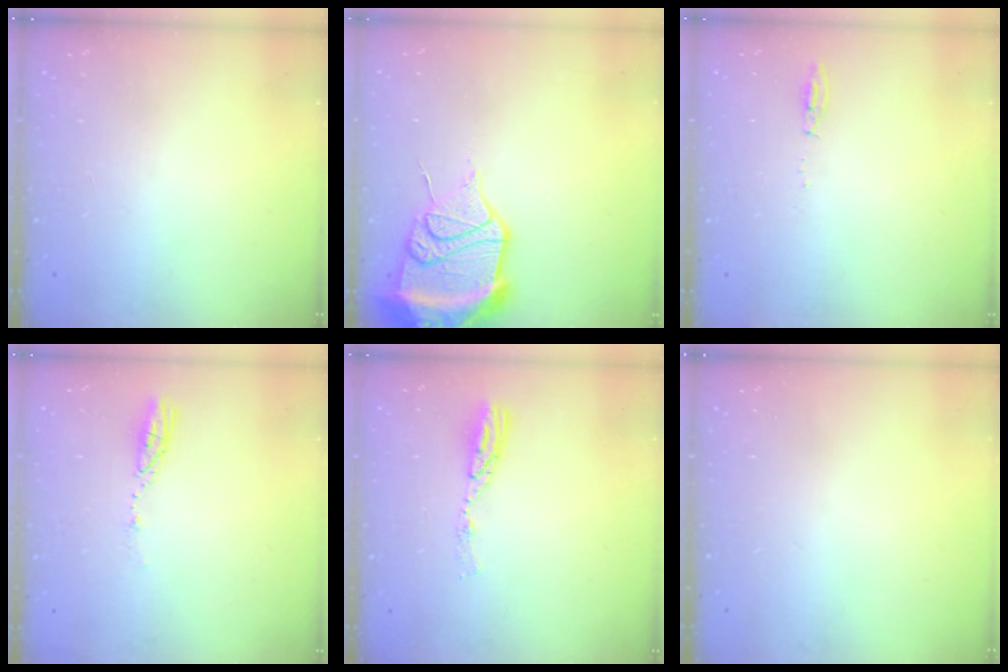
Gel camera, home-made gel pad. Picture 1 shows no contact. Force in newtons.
{"total": 18.2, "press": 17.9, "slide": 3.3}
{"total": 4.0, "press": 3.8, "slide": 1.3}
{"total": 3.5, "press": 3.4, "slide": 0.4}
{"total": 6.3, "press": 6.3, "slide": 0.5}
{"total": 0.0}